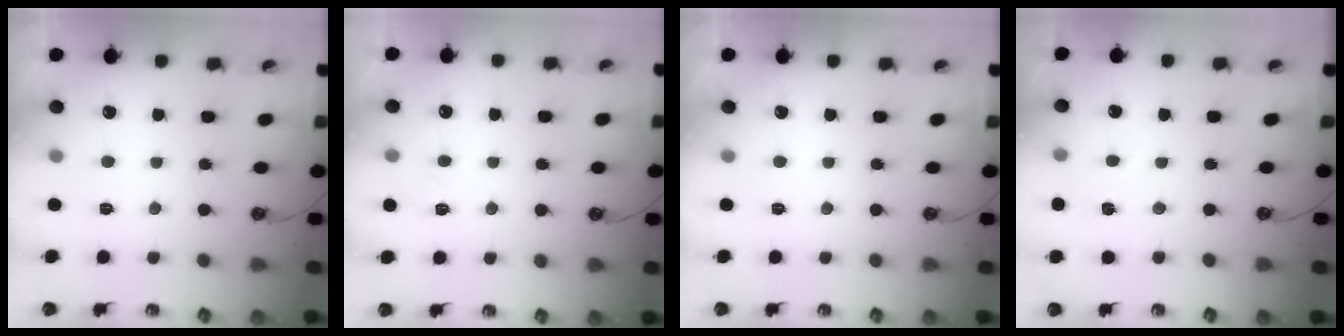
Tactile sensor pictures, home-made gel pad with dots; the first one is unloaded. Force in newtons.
{"total": 5.9, "press": 5.9, "slide": 0.6}
{"total": 0.0}
{"total": 3.9, "press": 3.9, "slide": 0.4}